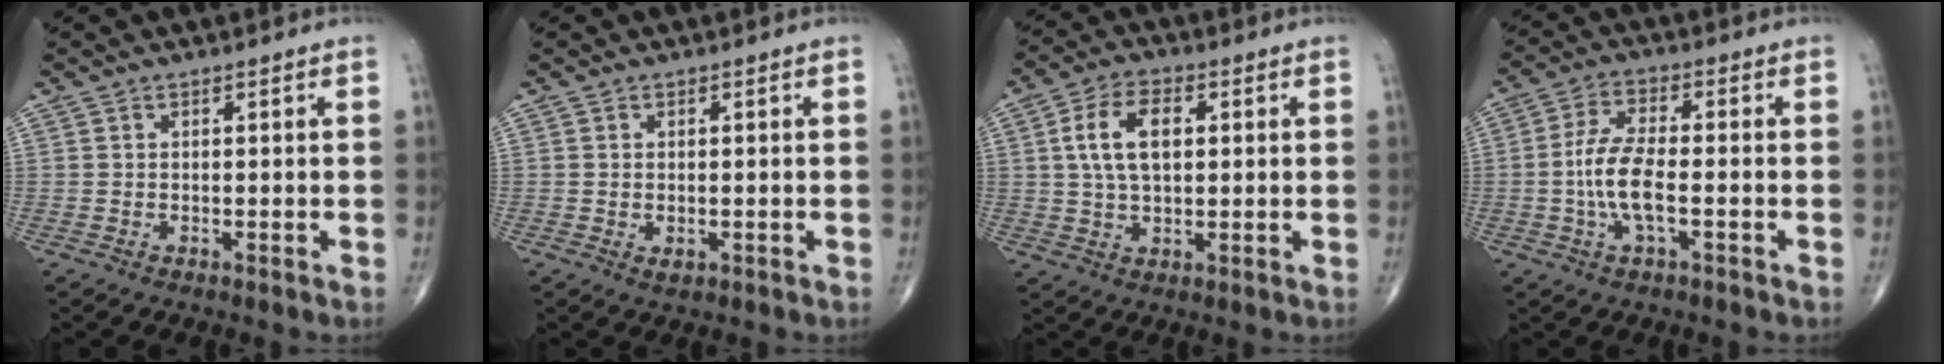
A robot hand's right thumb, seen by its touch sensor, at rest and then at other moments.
{"total": 1.5, "force": [-0.3, 1.0, 1.1], "torque": [-0.017, -0.004, -0.001]}
{"total": 9.4, "force": [1.9, 5.3, 7.6], "torque": [-0.132, 0.005, 0.033]}
{"total": 8.4, "force": [-1.7, 3.1, 7.7], "torque": [-0.167, 0.015, -0.035]}